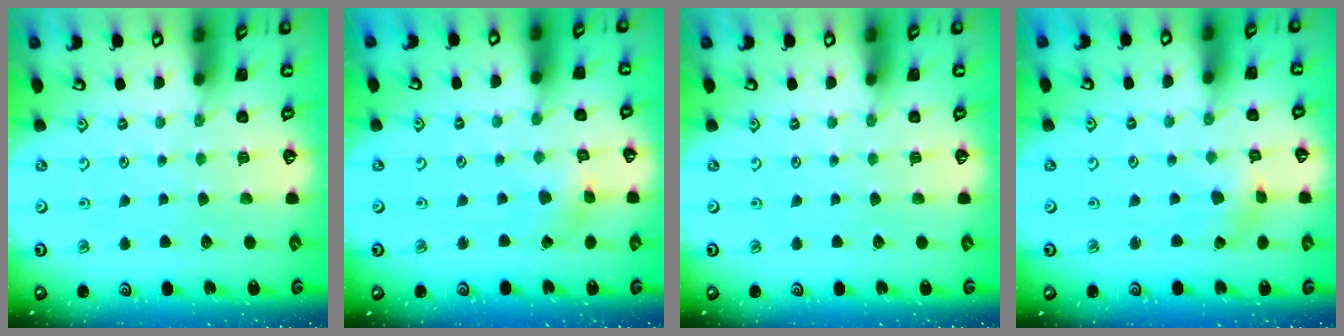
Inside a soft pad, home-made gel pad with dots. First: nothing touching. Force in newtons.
{"total": 2.7, "press": 2.7, "slide": 0.2}
{"total": 0.0}
{"total": 1.4, "press": 1.3, "slide": 0.3}